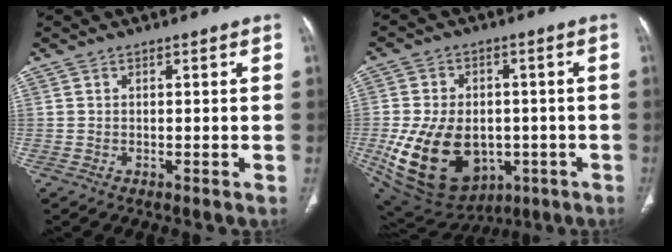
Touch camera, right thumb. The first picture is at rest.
{"total": 20.4, "force": [-4.1, 14.4, 13.8], "torque": [-0.240, 0.001, -0.032]}